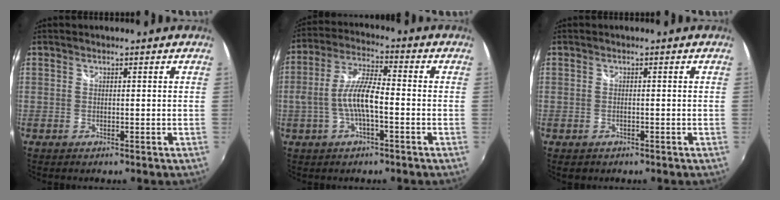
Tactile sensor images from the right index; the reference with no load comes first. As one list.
[{"total": 8.8, "force": [-2.3, 2.2, 8.2], "torque": [-0.171, 0.007, -0.040]}, {"total": 1.2, "force": [-0.6, 0.9, 0.6], "torque": [-0.014, -0.003, -0.008]}]